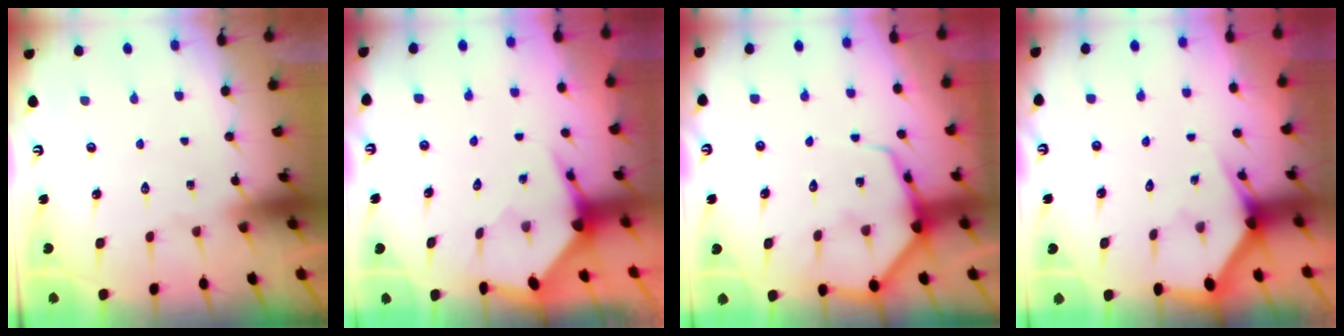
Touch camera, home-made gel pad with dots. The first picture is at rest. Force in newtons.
{"total": 3.7, "press": 3.6, "slide": 0.4}
{"total": 7.5, "press": 7.5, "slide": 0.9}
{"total": 3.0, "press": 3.0, "slide": 0.1}